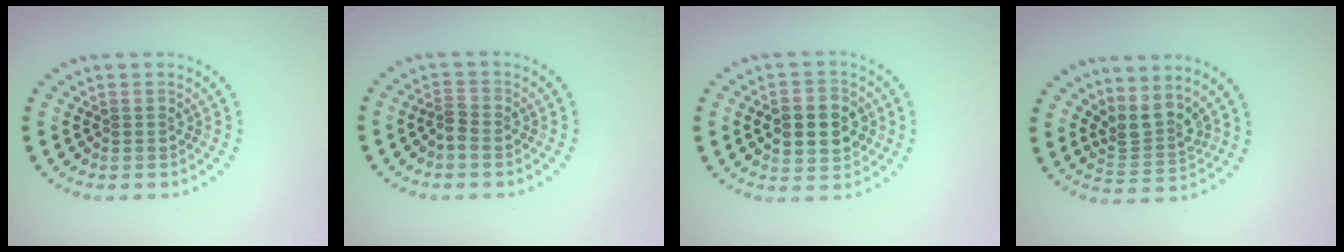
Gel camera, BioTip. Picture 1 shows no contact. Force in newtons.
{"total": 1.3, "press": 1.2, "slide": 0.6}
{"total": 5.2, "press": 5.2, "slide": 0.4}
{"total": 3.0, "press": 2.1, "slide": 2.1}